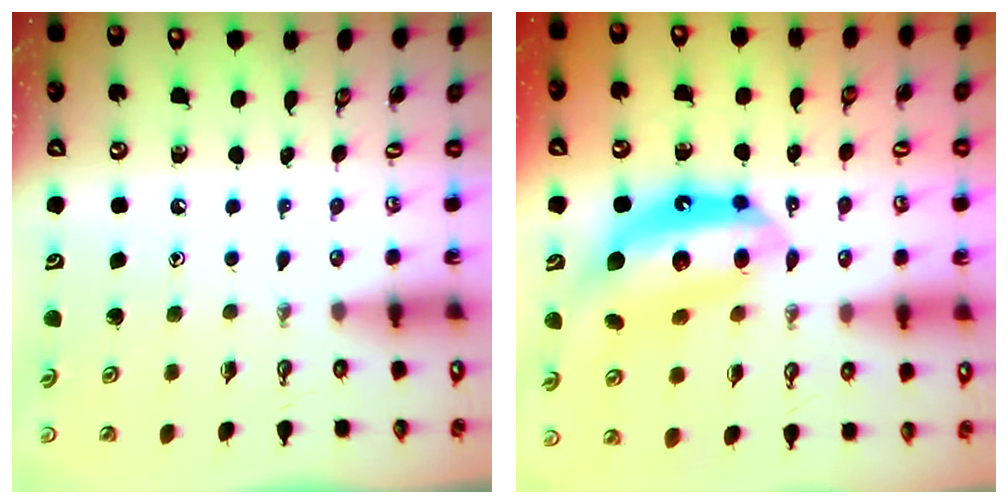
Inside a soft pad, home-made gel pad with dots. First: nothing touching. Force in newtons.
{"total": 15.0, "press": 14.9, "slide": 1.3}